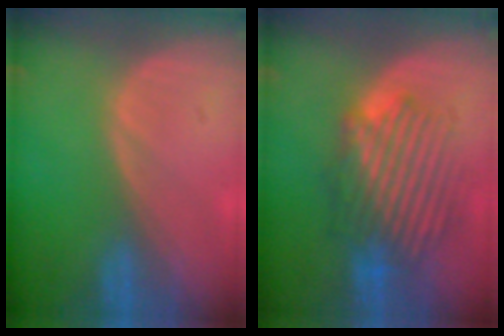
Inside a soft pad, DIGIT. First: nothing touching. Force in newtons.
{"total": 8.5, "press": 8.1, "slide": 2.6}